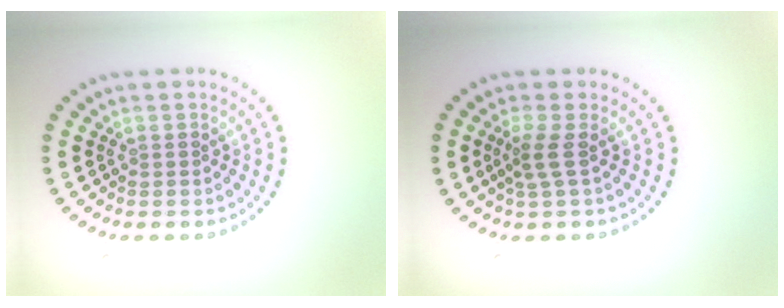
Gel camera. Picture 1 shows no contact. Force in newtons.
{"total": 1.9, "press": 1.2, "slide": 1.4}